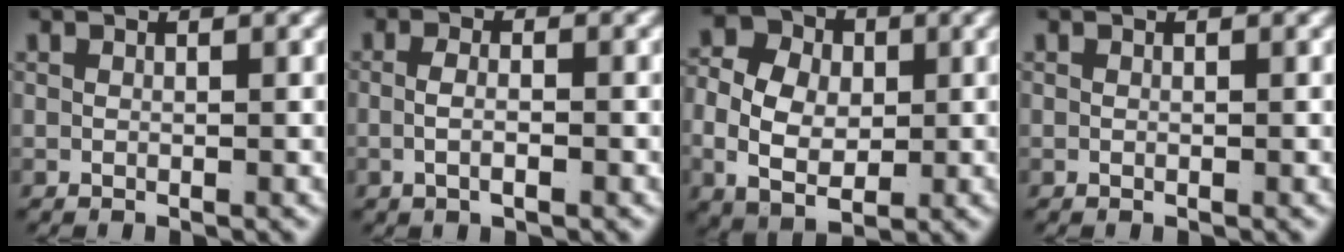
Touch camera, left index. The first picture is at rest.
{"total": 2.0, "force": [-1.0, 0.3, 1.7], "torque": [-0.040, -0.010, -0.012]}
{"total": 9.3, "force": [0.0, 7.2, 5.9], "torque": [-0.115, -0.021, 0.003]}
{"total": 0.0}